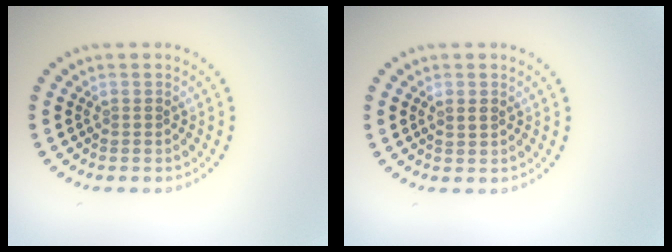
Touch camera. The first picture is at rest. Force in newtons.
{"total": 0.6, "press": 0.6, "slide": 0.2}